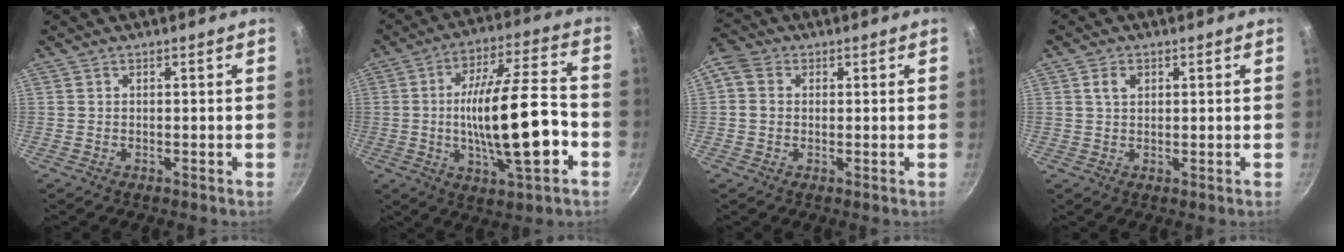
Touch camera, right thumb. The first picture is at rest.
{"total": 19.2, "force": [-3.8, 5.6, 17.9], "torque": [-0.286, 0.032, -0.062]}
{"total": 5.5, "force": [0.6, 4.6, 2.9], "torque": [-0.056, 0.013, -0.002]}
{"total": 2.7, "force": [1.0, 1.9, 1.7], "torque": [-0.022, 0.001, 0.018]}